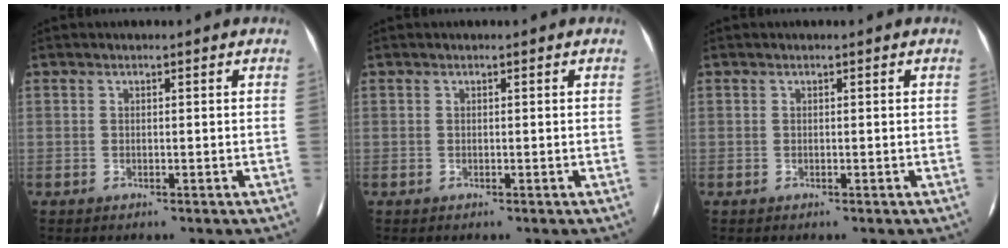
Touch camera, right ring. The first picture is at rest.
{"total": 0.0}
{"total": 0.0}